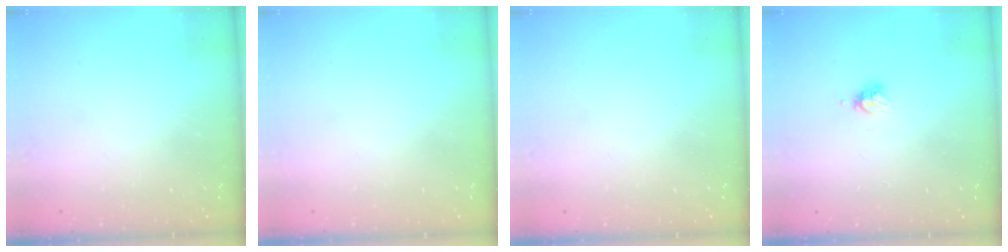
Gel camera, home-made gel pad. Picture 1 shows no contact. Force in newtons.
{"total": 0.0}
{"total": 0.0}
{"total": 3.6, "press": 3.6, "slide": 0.5}